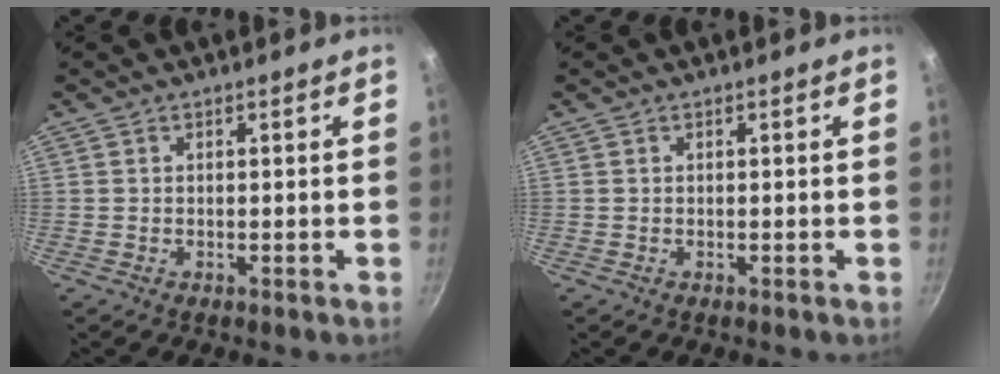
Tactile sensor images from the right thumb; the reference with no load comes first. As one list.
[{"total": 0.0}]